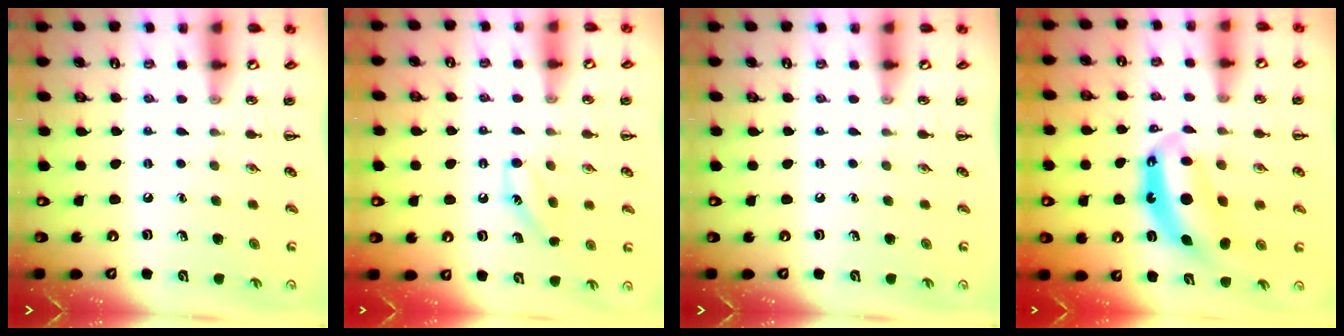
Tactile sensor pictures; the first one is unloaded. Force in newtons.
{"total": 7.5, "press": 7.2, "slide": 2.0}
{"total": 0.0}
{"total": 8.6, "press": 8.4, "slide": 1.9}